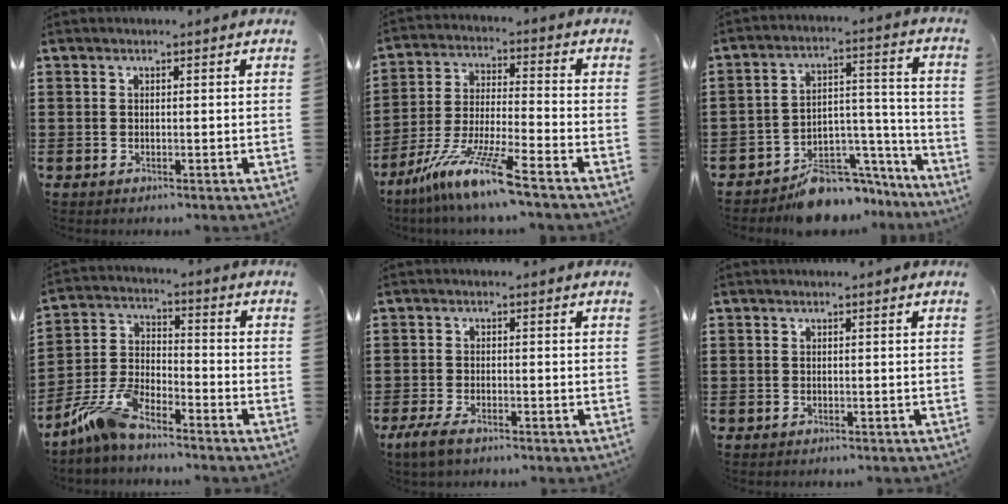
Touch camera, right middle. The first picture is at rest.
{"total": 10.4, "force": [-7.9, -0.4, 6.8], "torque": [-0.140, -0.004, -0.158]}
{"total": 8.4, "force": [-7.3, 3.3, 2.5], "torque": [-0.024, 0.038, -0.130]}
{"total": 8.6, "force": [-7.1, 2.1, 4.3], "torque": [-0.112, 0.002, -0.143]}
{"total": 2.5, "force": [-1.5, 0.8, 1.8], "torque": [-0.044, 0.000, -0.032]}
{"total": 0.0}